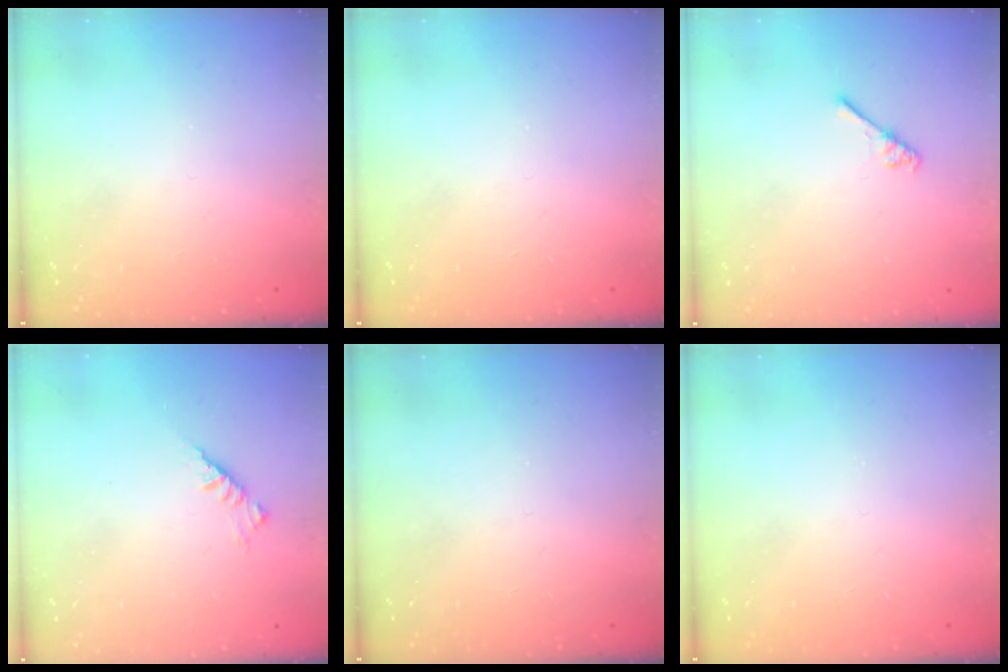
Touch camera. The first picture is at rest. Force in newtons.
{"total": 0.0}
{"total": 2.9, "press": 2.9, "slide": 0.4}
{"total": 2.9, "press": 2.8, "slide": 0.7}
{"total": 0.0}
{"total": 0.0}